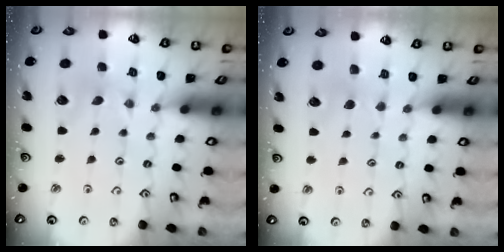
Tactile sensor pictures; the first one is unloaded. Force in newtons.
{"total": 2.9, "press": 2.9, "slide": 0.4}